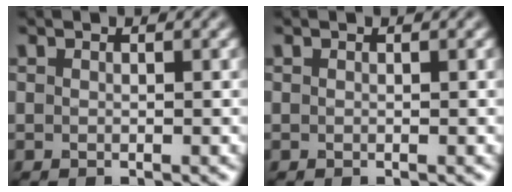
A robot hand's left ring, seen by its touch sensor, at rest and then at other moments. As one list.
[{"total": 0.0}]